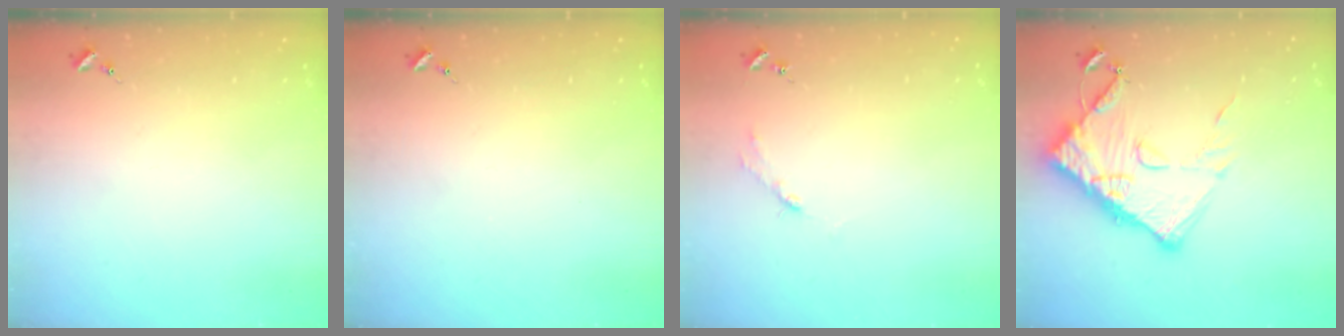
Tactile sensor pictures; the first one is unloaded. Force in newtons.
{"total": 0.0}
{"total": 2.7, "press": 2.7, "slide": 0.4}
{"total": 14.5, "press": 14.5, "slide": 1.4}